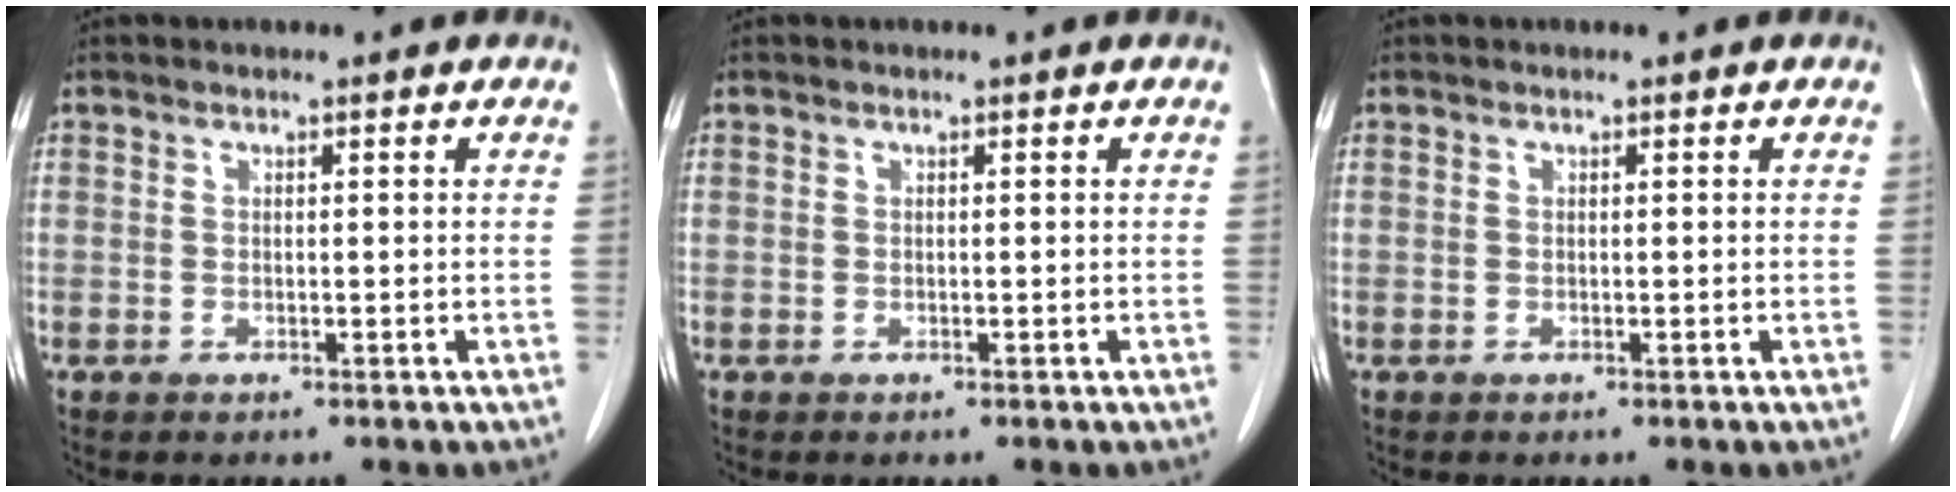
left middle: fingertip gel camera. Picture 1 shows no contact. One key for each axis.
{"total": 0.0}
{"total": 0.0}